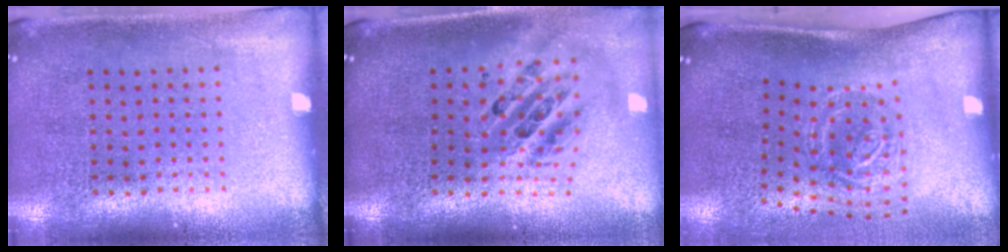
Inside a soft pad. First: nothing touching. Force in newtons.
{"total": 2.2, "press": 1.7, "slide": 1.4}
{"total": 2.0, "press": 1.2, "slide": 1.6}